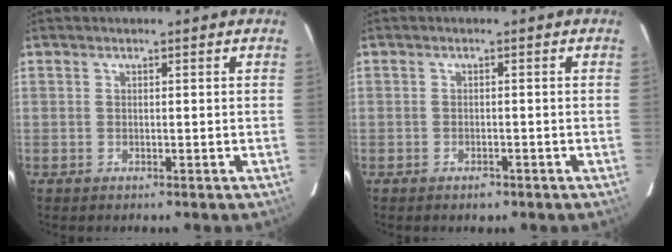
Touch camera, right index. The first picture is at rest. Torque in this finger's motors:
{"motor_torque": [0.09, -0.06, -0.02, 0.00]}